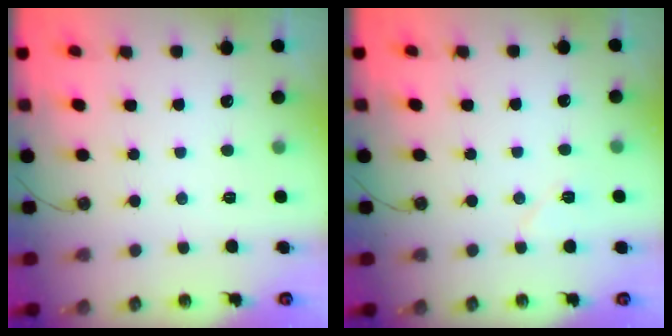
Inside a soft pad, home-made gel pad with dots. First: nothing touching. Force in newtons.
{"total": 6.3, "press": 4.4, "slide": 4.5}